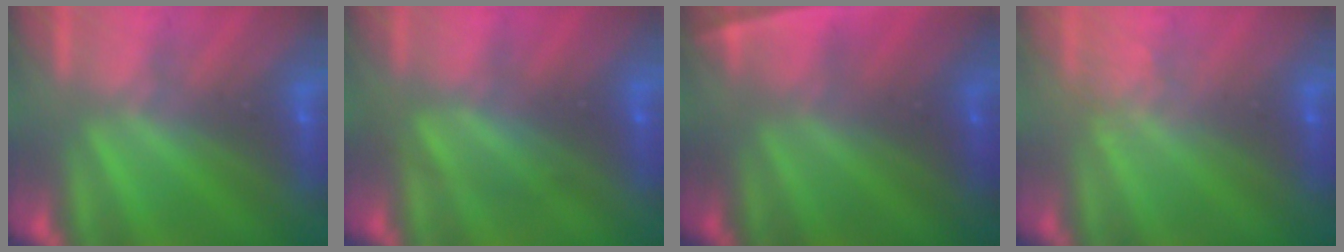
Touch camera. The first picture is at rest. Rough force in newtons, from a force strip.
{"total": 2.5}
{"total": 2.8}
{"total": 1.1}